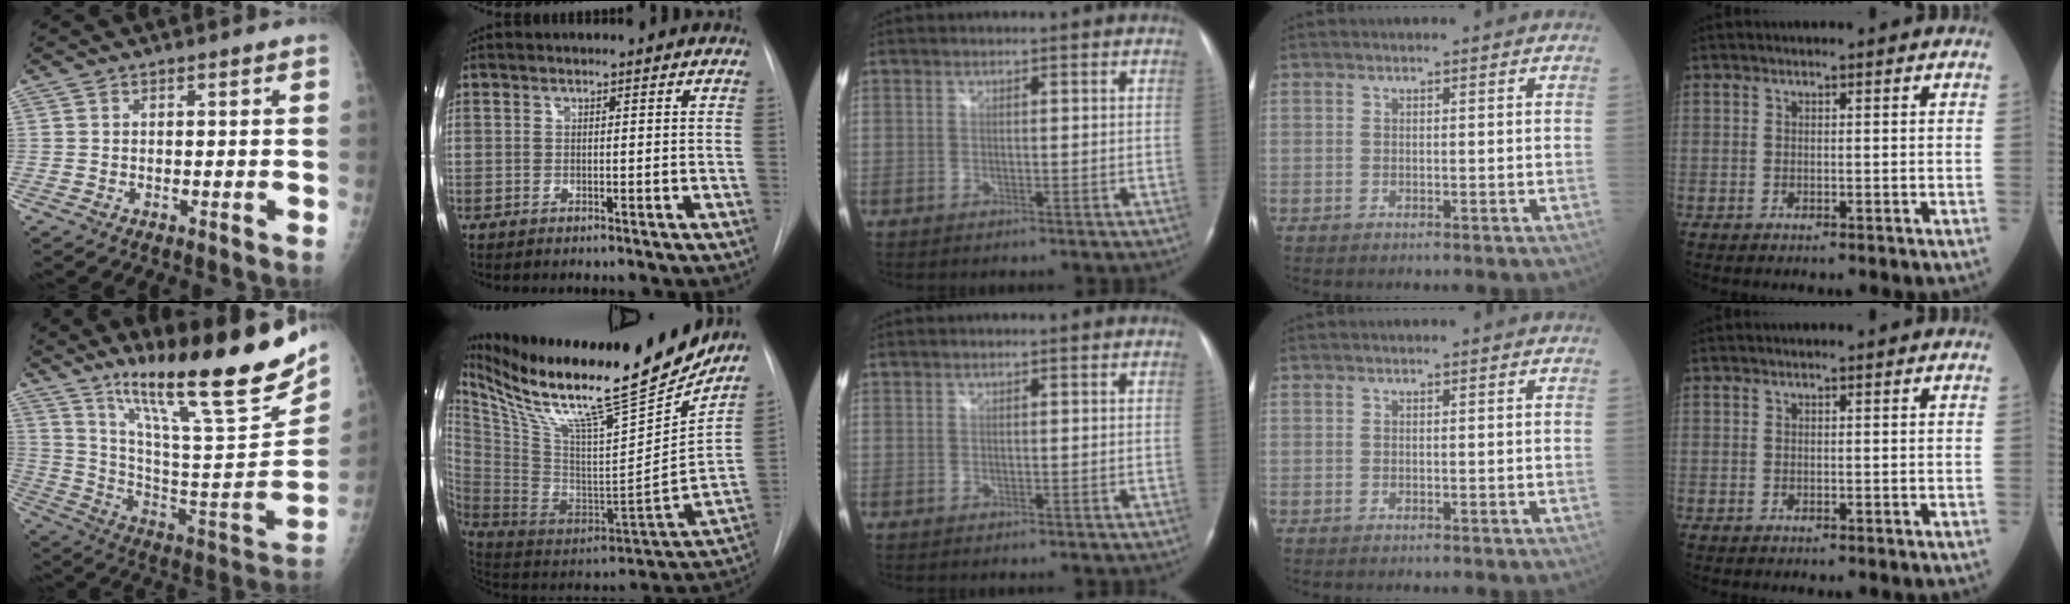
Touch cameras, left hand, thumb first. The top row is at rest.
{"thumb": {"total": 27.7, "force": [18.2, 4.3, 20.5], "torque": [-0.302, -0.071, 0.306]}, "index": {"total": 29.3, "force": [24.4, 2.9, 16.0], "torque": [-0.290, -0.051, 0.389]}}